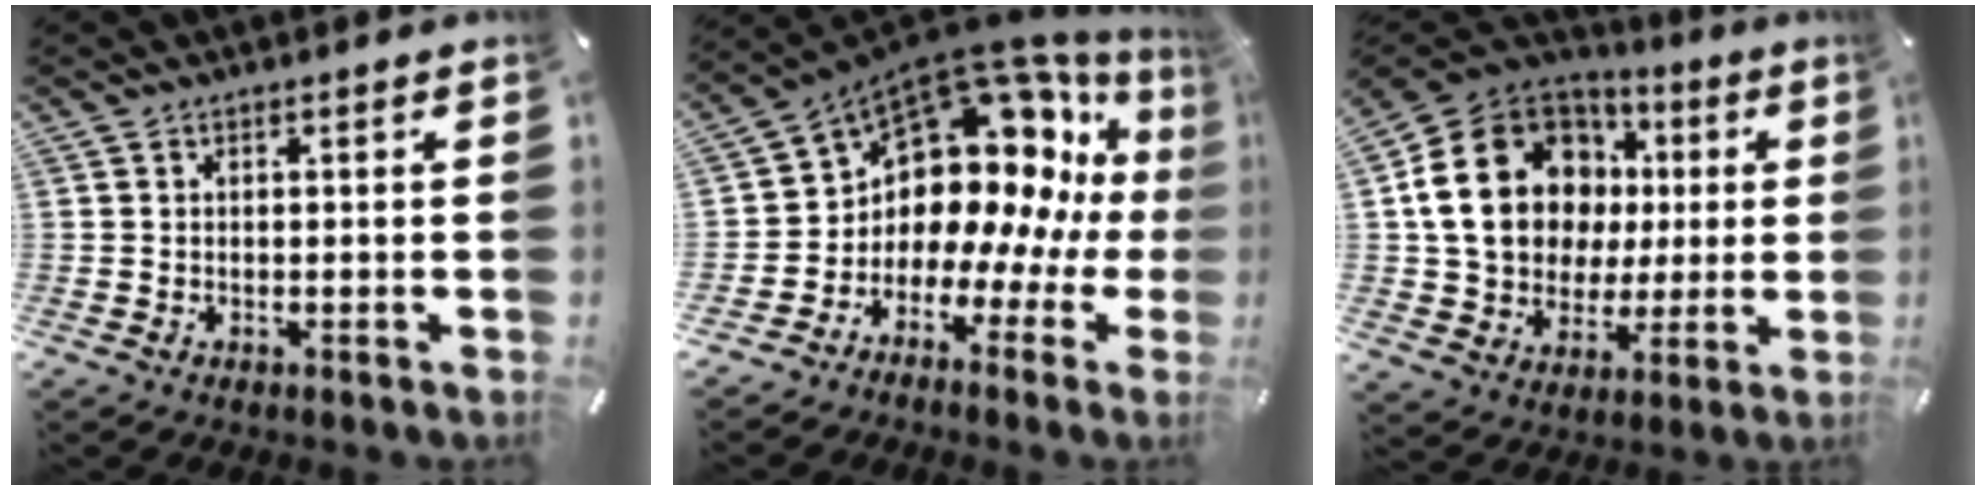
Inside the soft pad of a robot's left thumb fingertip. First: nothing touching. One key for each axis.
{"total": 15.2, "fx": 7.1, "fy": 10.7, "fz": 8.0, "tx": -0.128, "ty": -0.089, "tz": 0.144}
{"total": 20.5, "fx": 4.2, "fy": 17.2, "fz": 10.5, "tx": -0.191, "ty": -0.016, "tz": 0.093}